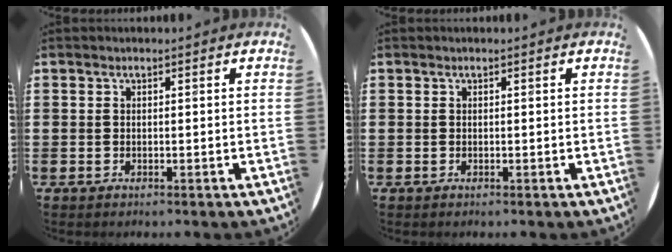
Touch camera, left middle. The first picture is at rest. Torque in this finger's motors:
{"motor_torque": [0.17, -0.13, 0.02, 0.01]}